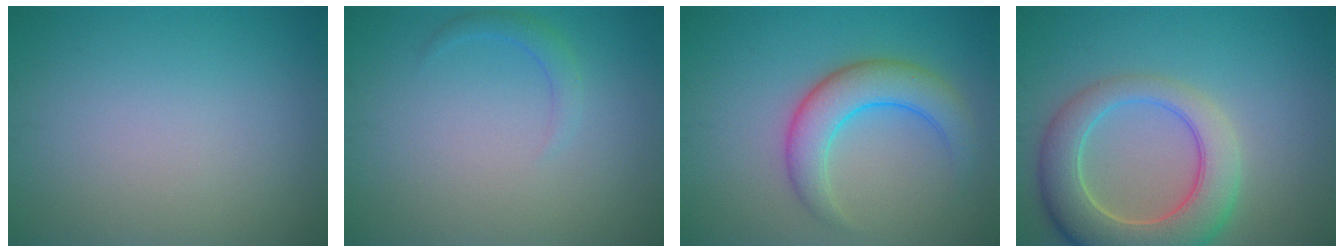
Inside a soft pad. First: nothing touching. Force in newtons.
{"total": 1.3, "press": 1.3, "slide": 0.1}
{"total": 5.2, "press": 5.2, "slide": 0.1}
{"total": 7.8, "press": 7.8, "slide": 0.9}